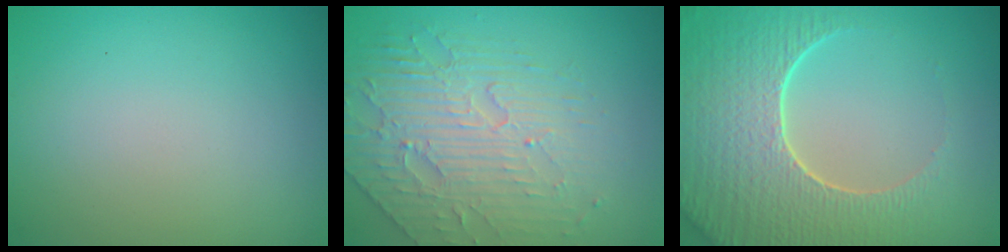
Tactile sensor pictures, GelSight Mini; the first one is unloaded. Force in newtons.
{"total": 4.3, "press": 4.0, "slide": 1.7}
{"total": 7.3, "press": 5.8, "slide": 4.5}